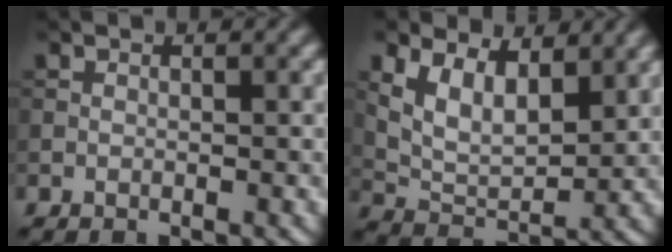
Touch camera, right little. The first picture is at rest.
{"total": 5.7, "force": [2.7, 3.3, 3.8], "torque": [-0.081, -0.012, 0.049]}